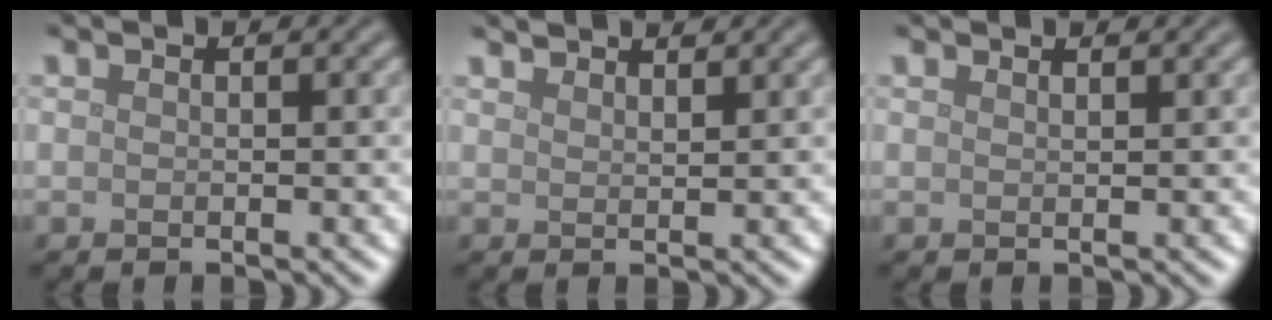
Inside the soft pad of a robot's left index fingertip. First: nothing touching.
{"total": 2.5, "force": [2.3, 0.4, 0.7], "torque": [-0.005, 0.007, 0.032]}
{"total": 1.2, "force": [1.1, 0.2, 0.4], "torque": [-0.001, -0.001, 0.010]}